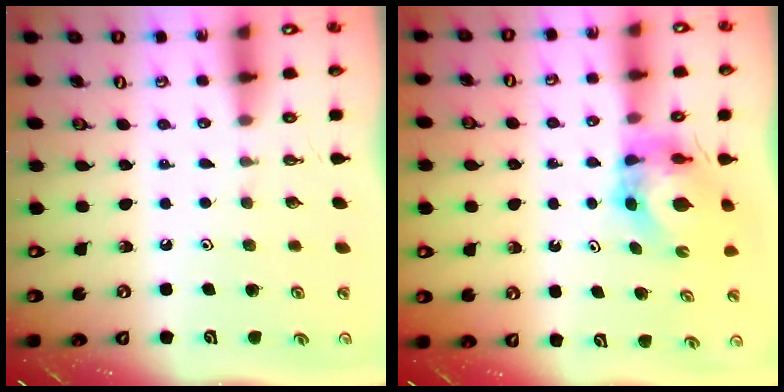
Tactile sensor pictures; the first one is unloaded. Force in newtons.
{"total": 5.9, "press": 5.9, "slide": 0.6}